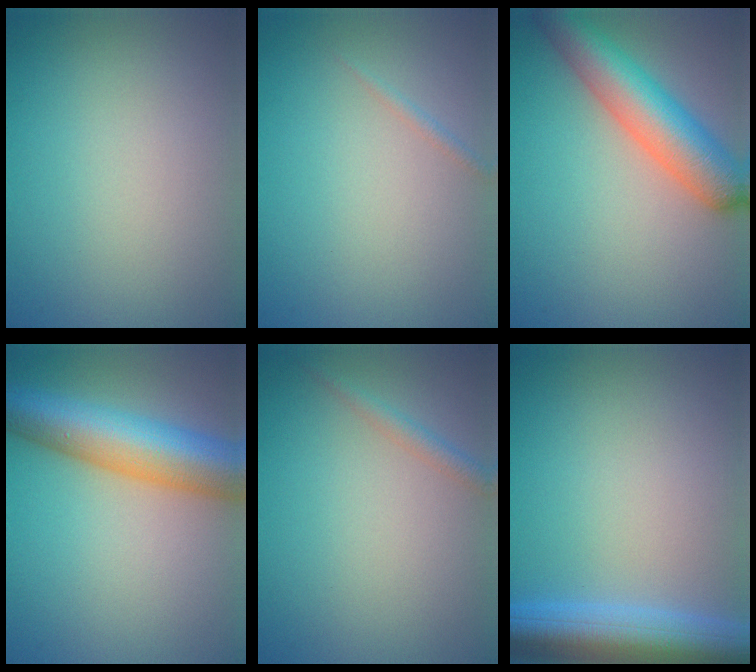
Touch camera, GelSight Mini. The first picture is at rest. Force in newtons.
{"total": 0.6, "press": 0.6, "slide": 0.0}
{"total": 6.8, "press": 6.8, "slide": 0.3}
{"total": 9.4, "press": 9.4, "slide": 0.3}
{"total": 1.4, "press": 1.4, "slide": 0.0}
{"total": 7.4, "press": 7.4, "slide": 0.4}